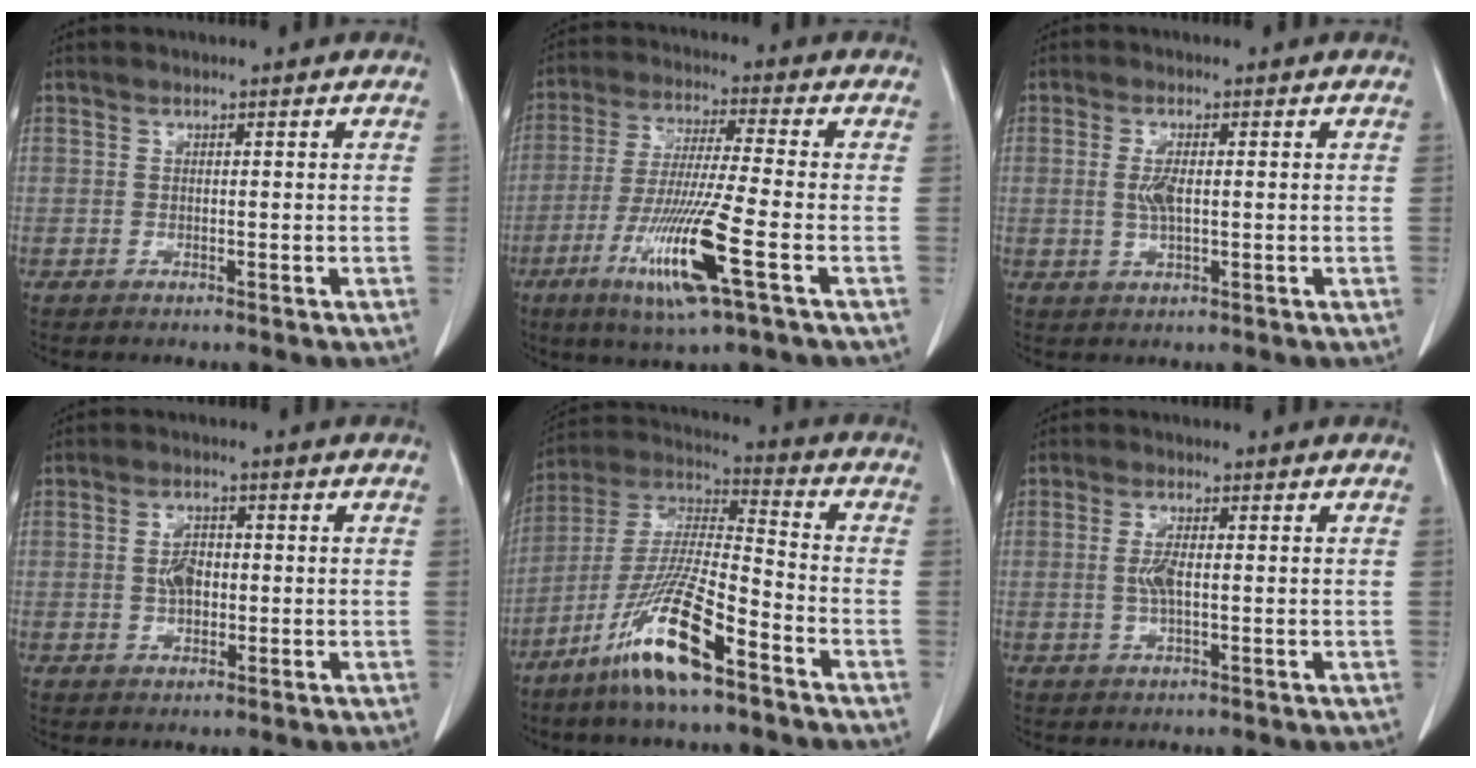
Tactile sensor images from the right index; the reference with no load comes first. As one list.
[{"total": 13.5, "force": [-5.3, -0.2, 12.4], "torque": [-0.252, -0.029, -0.101]}, {"total": 3.5, "force": [0.1, 1.0, 3.3], "torque": [-0.073, -0.003, 0.004]}, {"total": 4.0, "force": [-0.1, 2.3, 3.2], "torque": [-0.062, 0.004, 0.000]}, {"total": 14.7, "force": [-8.6, 1.3, 11.9], "torque": [-0.248, -0.025, -0.166]}, {"total": 3.3, "force": [0.0, 0.8, 3.2], "torque": [-0.071, -0.003, -0.001]}]